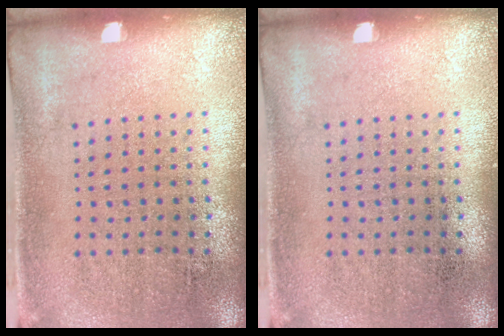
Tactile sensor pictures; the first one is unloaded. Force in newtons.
{"total": 0.0}